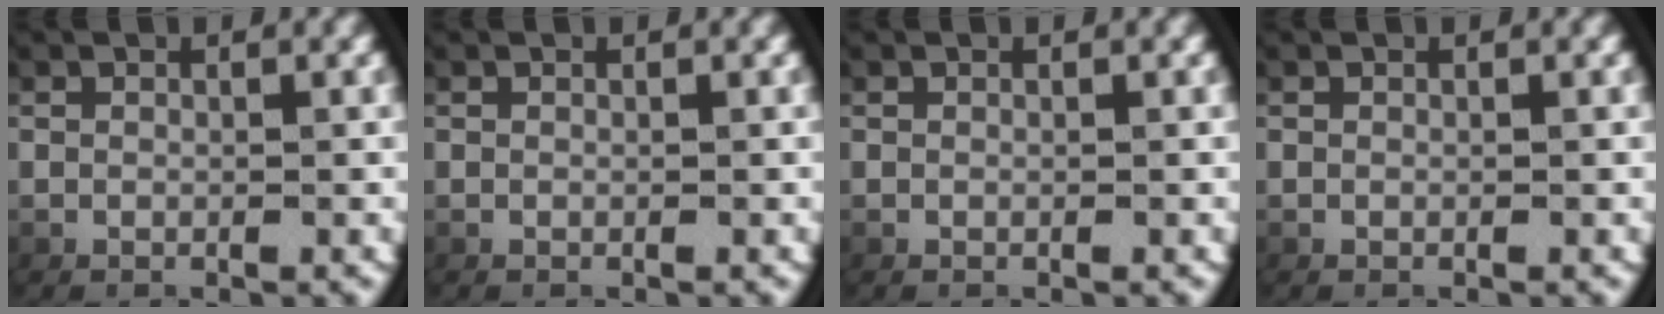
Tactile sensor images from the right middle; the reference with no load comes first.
{"total": 0.0}
{"total": 0.0}
{"total": 0.0}